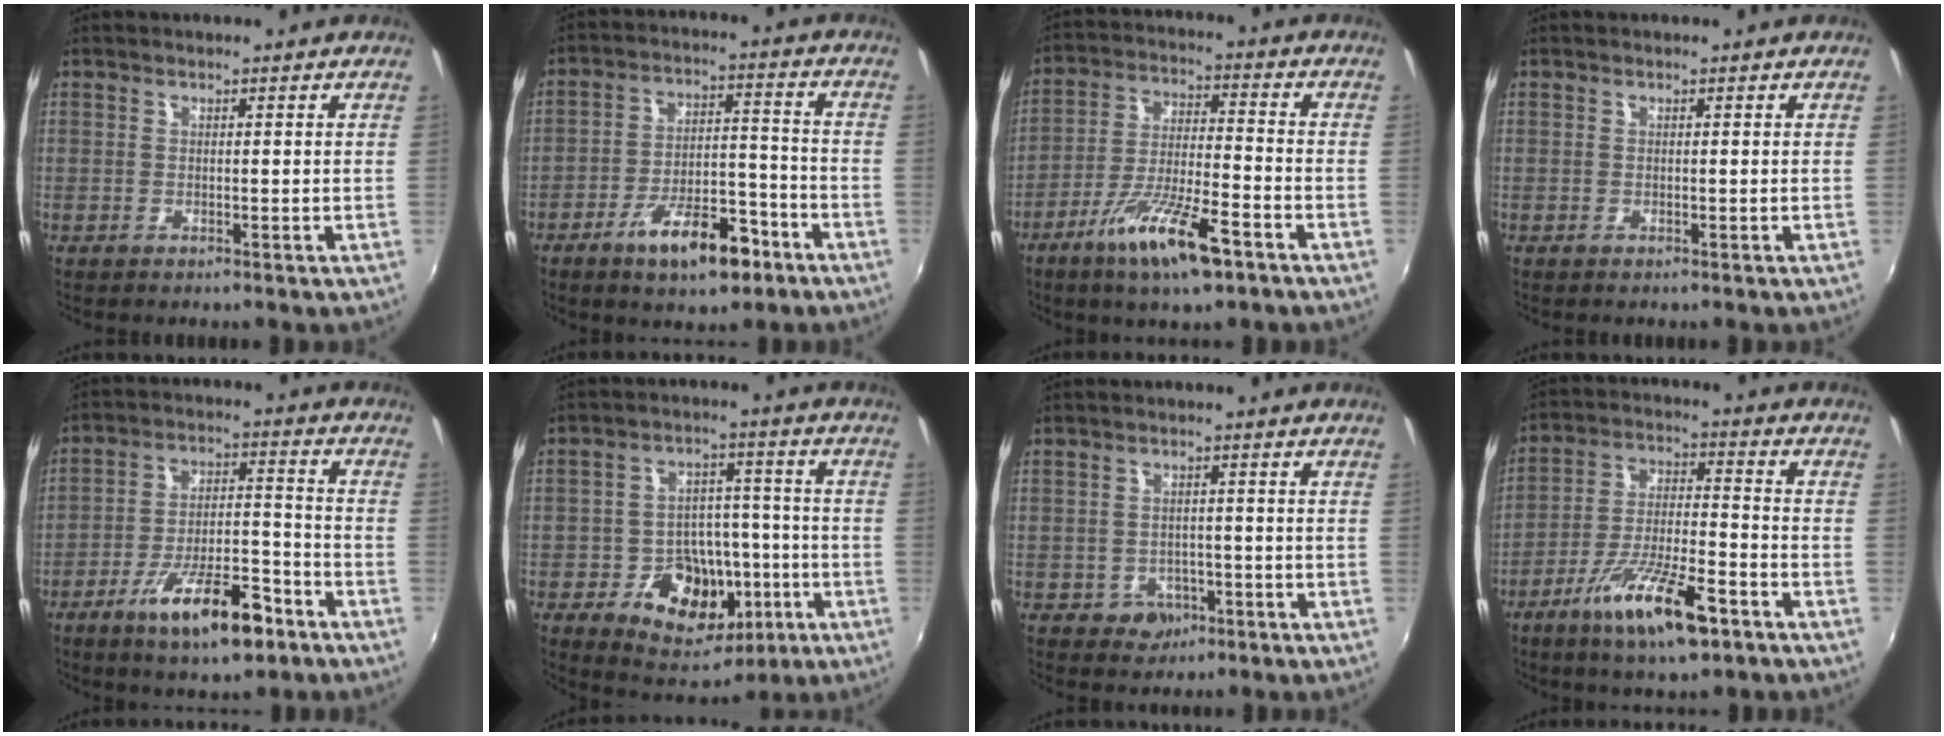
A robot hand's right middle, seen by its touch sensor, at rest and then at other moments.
{"total": 11.9, "force": [-7.3, 4.5, 8.3], "torque": [-0.148, 0.012, -0.111]}
{"total": 13.0, "force": [-7.9, 2.6, 10.0], "torque": [-0.202, -0.019, -0.141]}
{"total": 0.0}
{"total": 13.6, "force": [-8.3, 4.0, 10.1], "torque": [-0.183, -0.002, -0.133]}
{"total": 14.4, "force": [-5.6, 10.7, 7.7], "torque": [-0.148, 0.023, -0.068]}
{"total": 4.1, "force": [-1.8, 3.5, 0.9], "torque": [-0.029, 0.006, -0.020]}
{"total": 13.9, "force": [-8.3, 3.3, 10.6], "torque": [-0.212, -0.020, -0.149]}